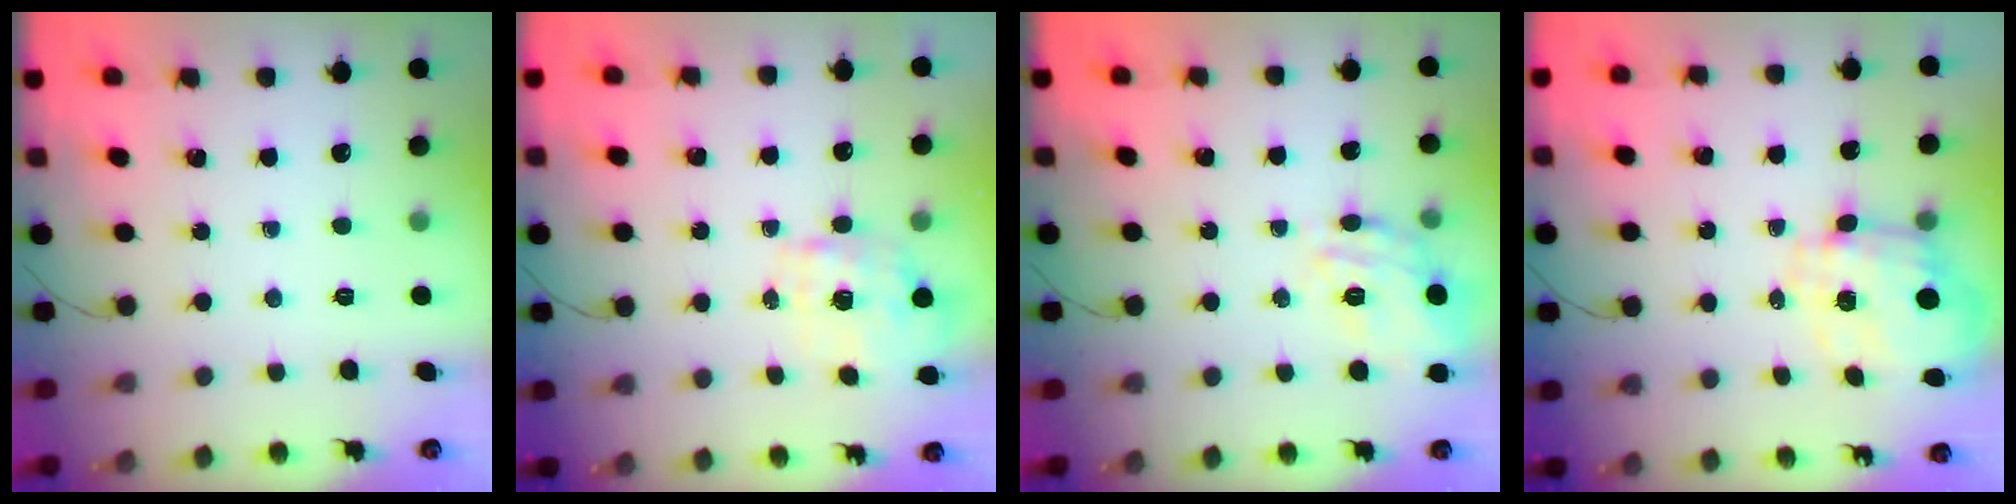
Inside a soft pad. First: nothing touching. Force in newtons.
{"total": 1.1, "press": 1.0, "slide": 0.5}
{"total": 15.4, "press": 15.4, "slide": 0.5}
{"total": 3.6, "press": 3.3, "slide": 1.4}